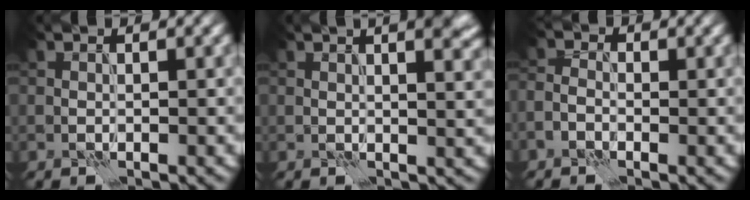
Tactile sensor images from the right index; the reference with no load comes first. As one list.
[{"total": 9.2, "force": [4.9, 4.1, 6.7], "torque": [-0.047, 0.049, 0.042]}, {"total": 2.0, "force": [-1.1, 1.5, 0.8], "torque": [-0.009, 0.002, -0.022]}]